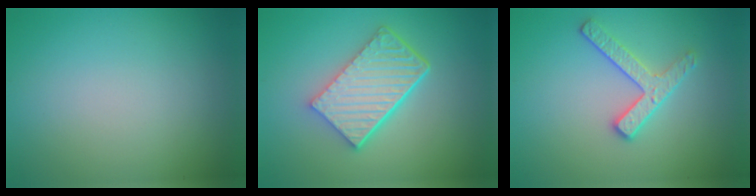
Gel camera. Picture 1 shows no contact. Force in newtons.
{"total": 6.0, "press": 4.3, "slide": 4.2}
{"total": 2.6, "press": 2.4, "slide": 0.9}